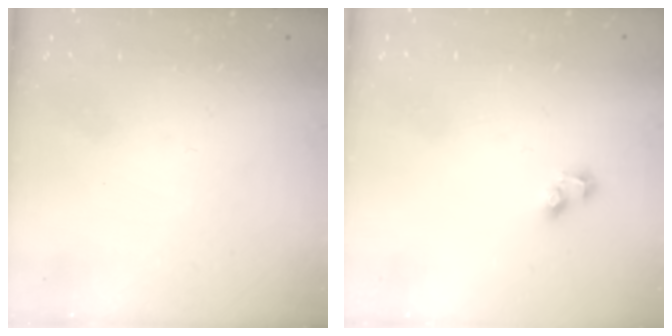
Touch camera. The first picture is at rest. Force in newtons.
{"total": 2.7, "press": 2.5, "slide": 1.2}